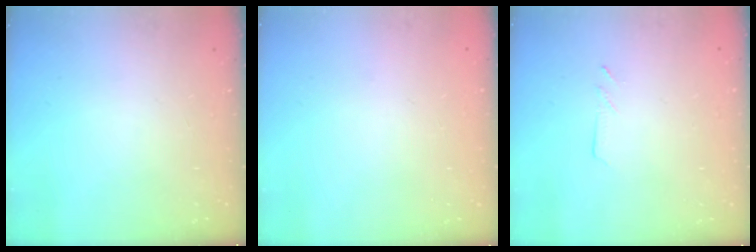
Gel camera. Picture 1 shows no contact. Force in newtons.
{"total": 0.0}
{"total": 2.2, "press": 2.2, "slide": 0.2}